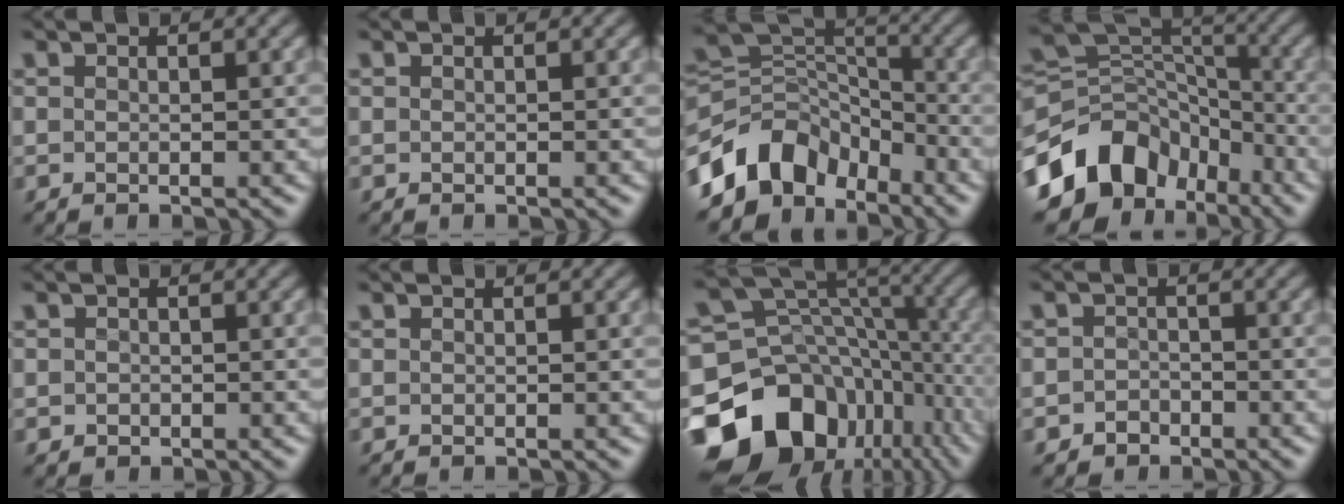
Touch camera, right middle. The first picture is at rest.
{"total": 0.0}
{"total": 7.9, "force": [-5.5, 4.9, 2.9], "torque": [-0.044, 0.007, -0.116]}
{"total": 10.0, "force": [-5.9, 7.0, 4.0], "torque": [-0.075, 0.015, -0.116]}
{"total": 0.7, "force": [0.0, 0.7, -0.2], "torque": [0.010, -0.001, -0.001]}
{"total": 0.0}
{"total": 15.2, "force": [-7.0, 11.2, 7.5], "torque": [-0.172, -0.012, -0.116]}
{"total": 1.5, "force": [-1.0, 1.2, -0.1], "torque": [0.028, 0.007, -0.026]}